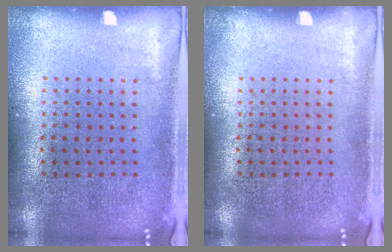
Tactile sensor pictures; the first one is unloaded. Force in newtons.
{"total": 0.0}